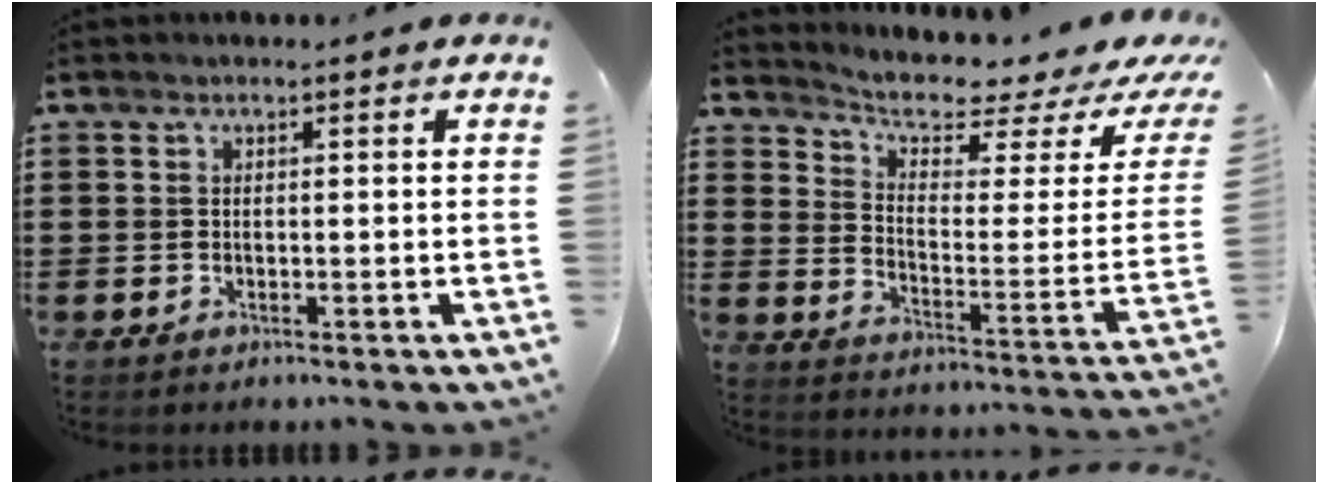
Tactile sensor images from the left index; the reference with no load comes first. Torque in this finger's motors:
{"motor_torque": [0.73, -1.41, 0.18, 0.05]}